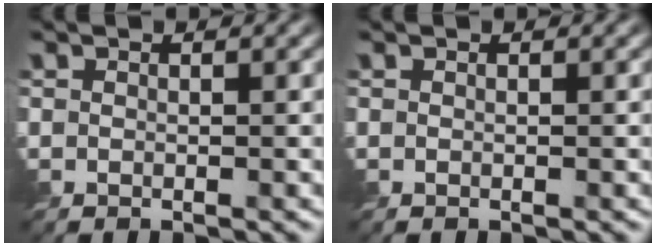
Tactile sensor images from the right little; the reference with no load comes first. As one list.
[{"total": 0.0}]